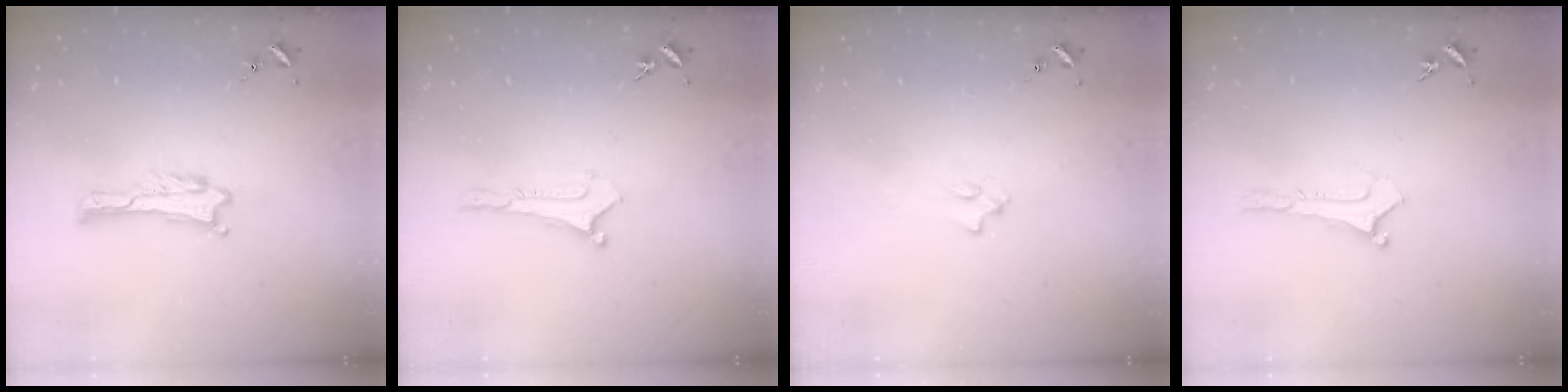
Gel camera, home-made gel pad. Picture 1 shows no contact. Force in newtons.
{"total": 0.0}
{"total": 1.3, "press": 1.3, "slide": 0.3}
{"total": 0.0}